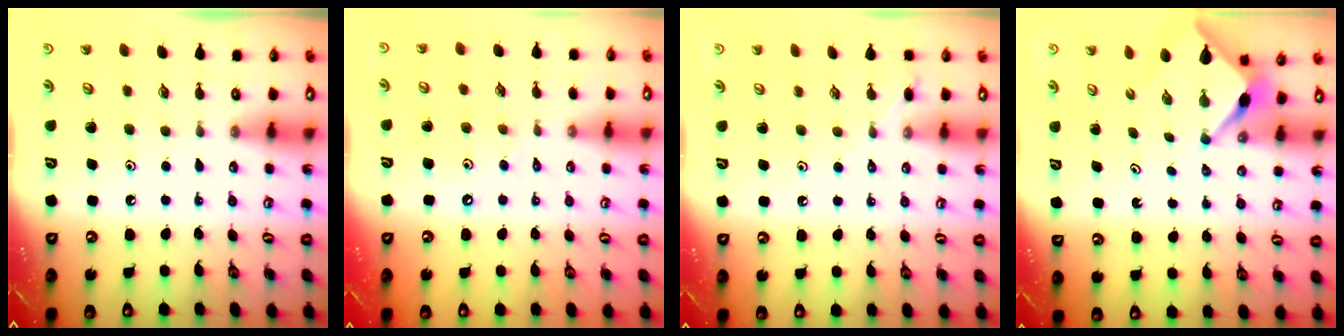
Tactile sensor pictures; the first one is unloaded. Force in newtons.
{"total": 2.9, "press": 2.8, "slide": 0.5}
{"total": 5.7, "press": 5.6, "slide": 0.8}
{"total": 2.9, "press": 2.9, "slide": 0.4}